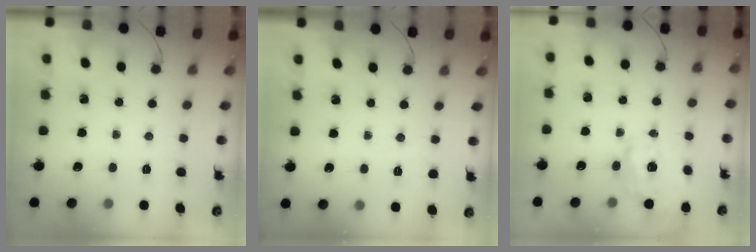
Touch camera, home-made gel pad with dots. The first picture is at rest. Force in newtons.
{"total": 2.1, "press": 1.6, "slide": 1.4}
{"total": 1.2, "press": 1.0, "slide": 0.7}